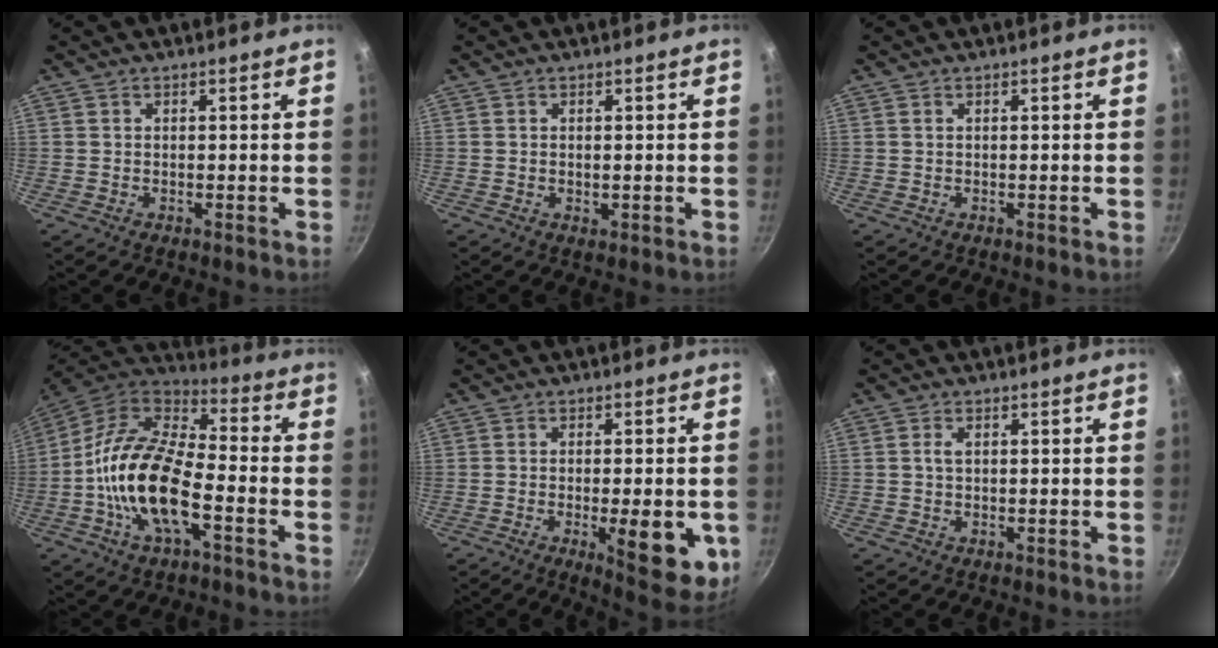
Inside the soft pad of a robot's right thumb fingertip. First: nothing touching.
{"total": 0.8, "force": [0.0, 0.5, 0.6], "torque": [-0.008, -0.001, 0.001]}
{"total": 0.0}
{"total": 19.0, "force": [-5.1, 8.6, 16.2], "torque": [-0.300, 0.039, -0.113]}
{"total": 12.3, "force": [-3.1, 4.0, 11.2], "torque": [-0.123, -0.002, -0.034]}
{"total": 1.5, "force": [0.2, 0.9, 1.2], "torque": [-0.021, 0.005, 0.004]}